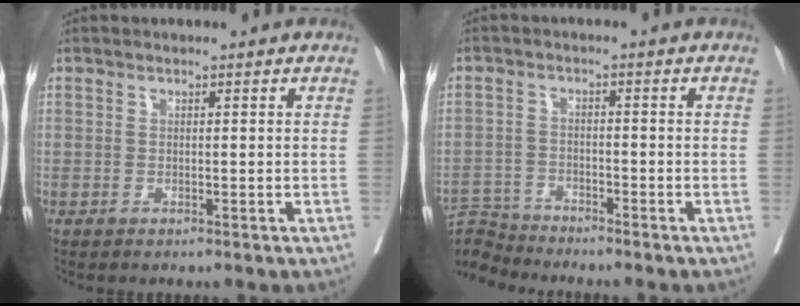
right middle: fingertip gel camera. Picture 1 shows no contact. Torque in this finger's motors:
{"motor_torque": [-0.16, 0.21, -0.15, -0.06]}